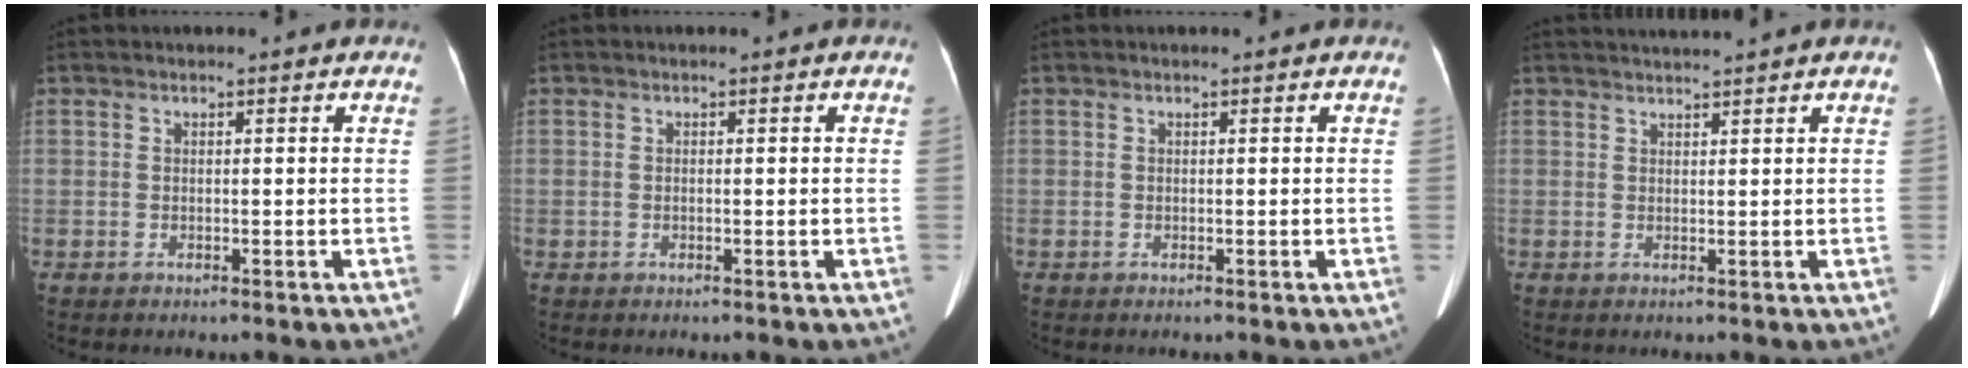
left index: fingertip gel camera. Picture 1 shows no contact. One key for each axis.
{"total": 0.0}
{"total": 0.0}
{"total": 2.8, "fx": 2.6, "fy": -1.0, "fz": 0.6, "tx": -0.006, "ty": 0.015, "tz": 0.047}